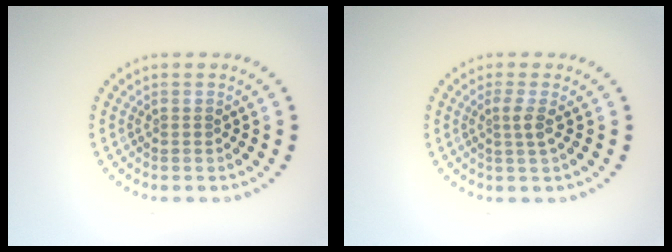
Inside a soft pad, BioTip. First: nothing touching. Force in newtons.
{"total": 1.5, "press": 1.0, "slide": 1.1}